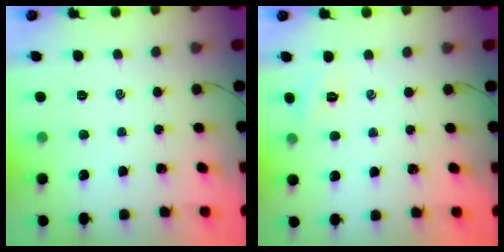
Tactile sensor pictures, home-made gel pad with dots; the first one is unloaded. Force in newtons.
{"total": 2.4, "press": 2.3, "slide": 0.7}